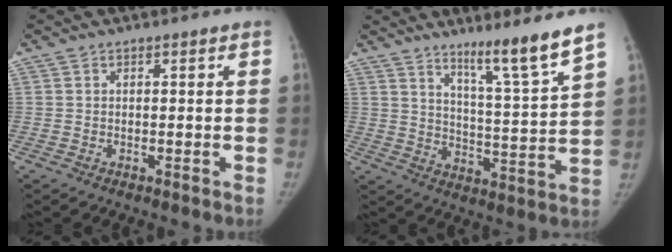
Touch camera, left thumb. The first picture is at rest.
{"total": 11.0, "force": [8.3, -0.6, 7.2], "torque": [-0.109, -0.070, 0.136]}